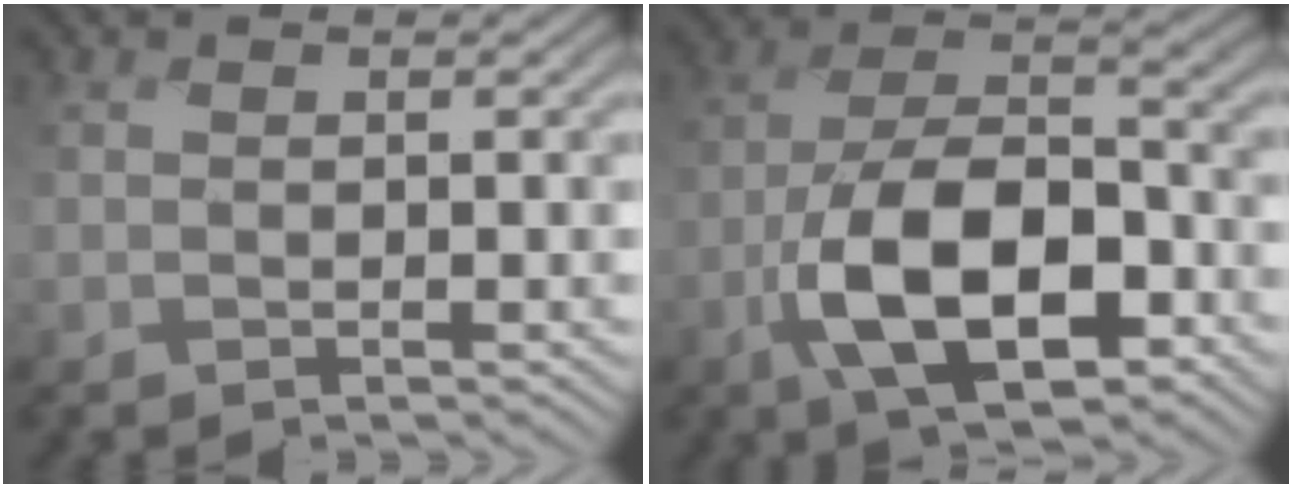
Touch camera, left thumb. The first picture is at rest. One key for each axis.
{"total": 13.4, "fx": -5.3, "fy": 6.4, "fz": 10.5, "tx": -0.206, "ty": -0.006, "tz": -0.108}